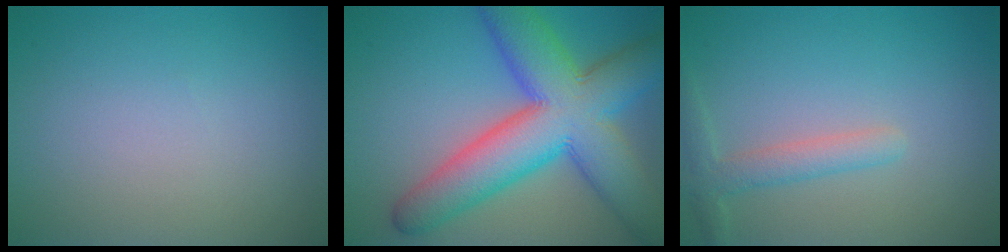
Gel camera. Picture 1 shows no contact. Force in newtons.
{"total": 12.2, "press": 12.2, "slide": 0.3}
{"total": 2.4, "press": 2.4, "slide": 0.1}